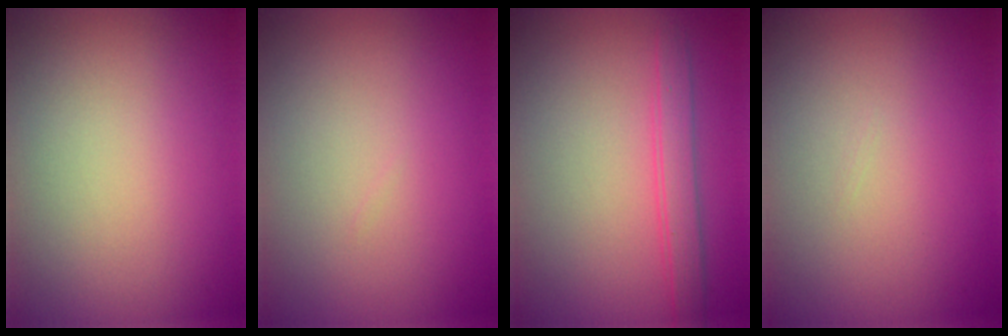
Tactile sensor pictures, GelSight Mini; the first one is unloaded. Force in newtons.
{"total": 0.0}
{"total": 2.5, "press": 2.5, "slide": 0.2}
{"total": 0.0}